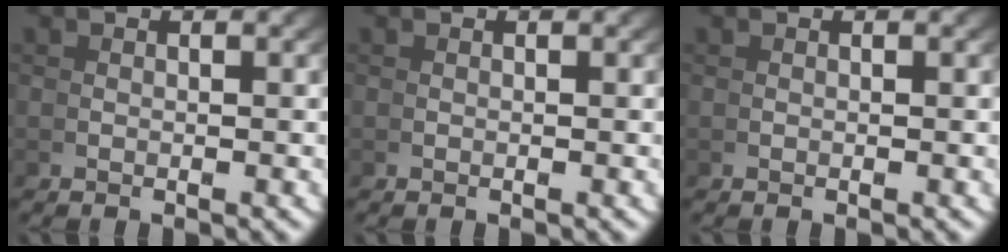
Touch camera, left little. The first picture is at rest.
{"total": 0.0}
{"total": 0.0}